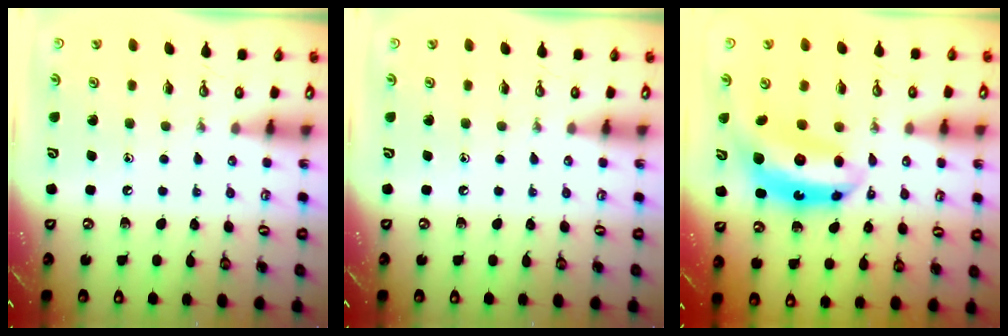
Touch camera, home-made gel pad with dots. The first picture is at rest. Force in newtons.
{"total": 0.0}
{"total": 11.6, "press": 11.5, "slide": 1.2}